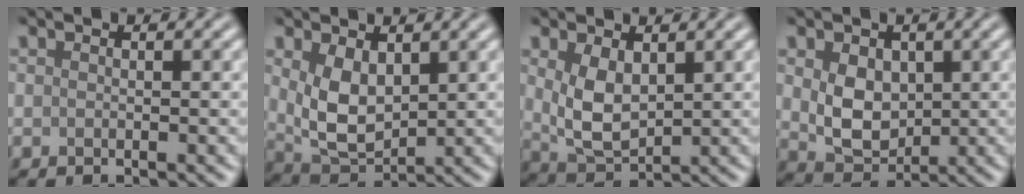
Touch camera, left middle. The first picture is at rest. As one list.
[{"total": 4.9, "force": [1.2, 3.0, 3.7], "torque": [-0.090, -0.006, 0.033]}, {"total": 4.3, "force": [1.1, 2.5, 3.3], "torque": [-0.082, -0.005, 0.029]}, {"total": 4.6, "force": [0.6, 3.5, 3.0], "torque": [-0.064, -0.006, 0.016]}]